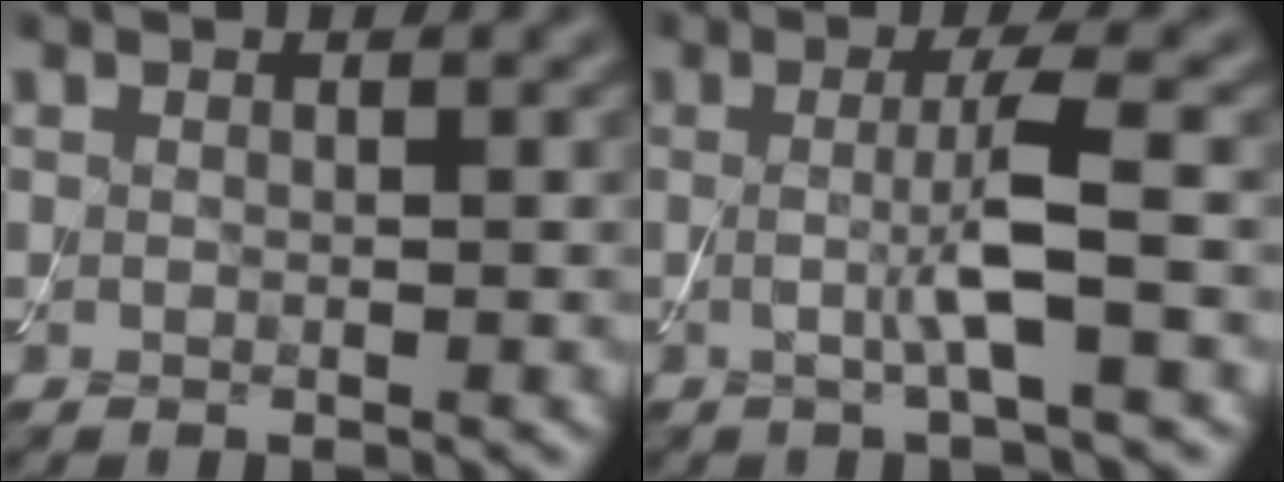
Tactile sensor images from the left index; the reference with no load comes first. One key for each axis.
{"total": 3.9, "fx": -0.2, "fy": 0.5, "fz": 3.8, "tx": -0.072, "ty": -0.005, "tz": -0.007}